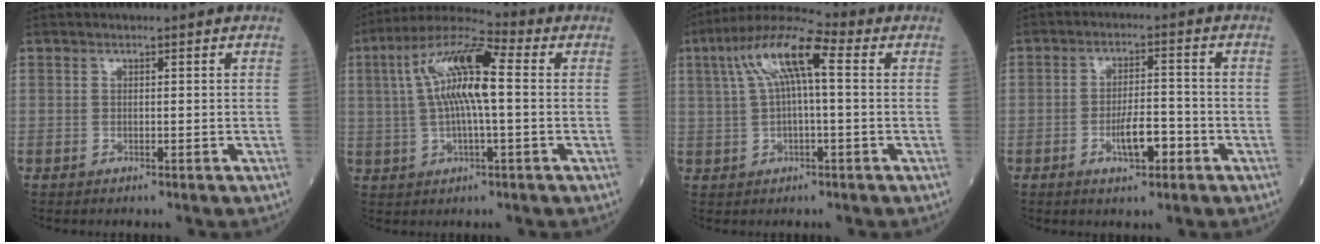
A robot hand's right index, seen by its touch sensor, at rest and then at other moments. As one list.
[{"total": 12.4, "force": [1.7, 2.4, 12.0], "torque": [-0.239, 0.026, 0.023]}, {"total": 10.6, "force": [2.8, 2.2, 10.0], "torque": [-0.202, 0.041, 0.048]}, {"total": 5.7, "force": [-2.4, 1.7, 4.9], "torque": [-0.089, 0.002, -0.040]}]